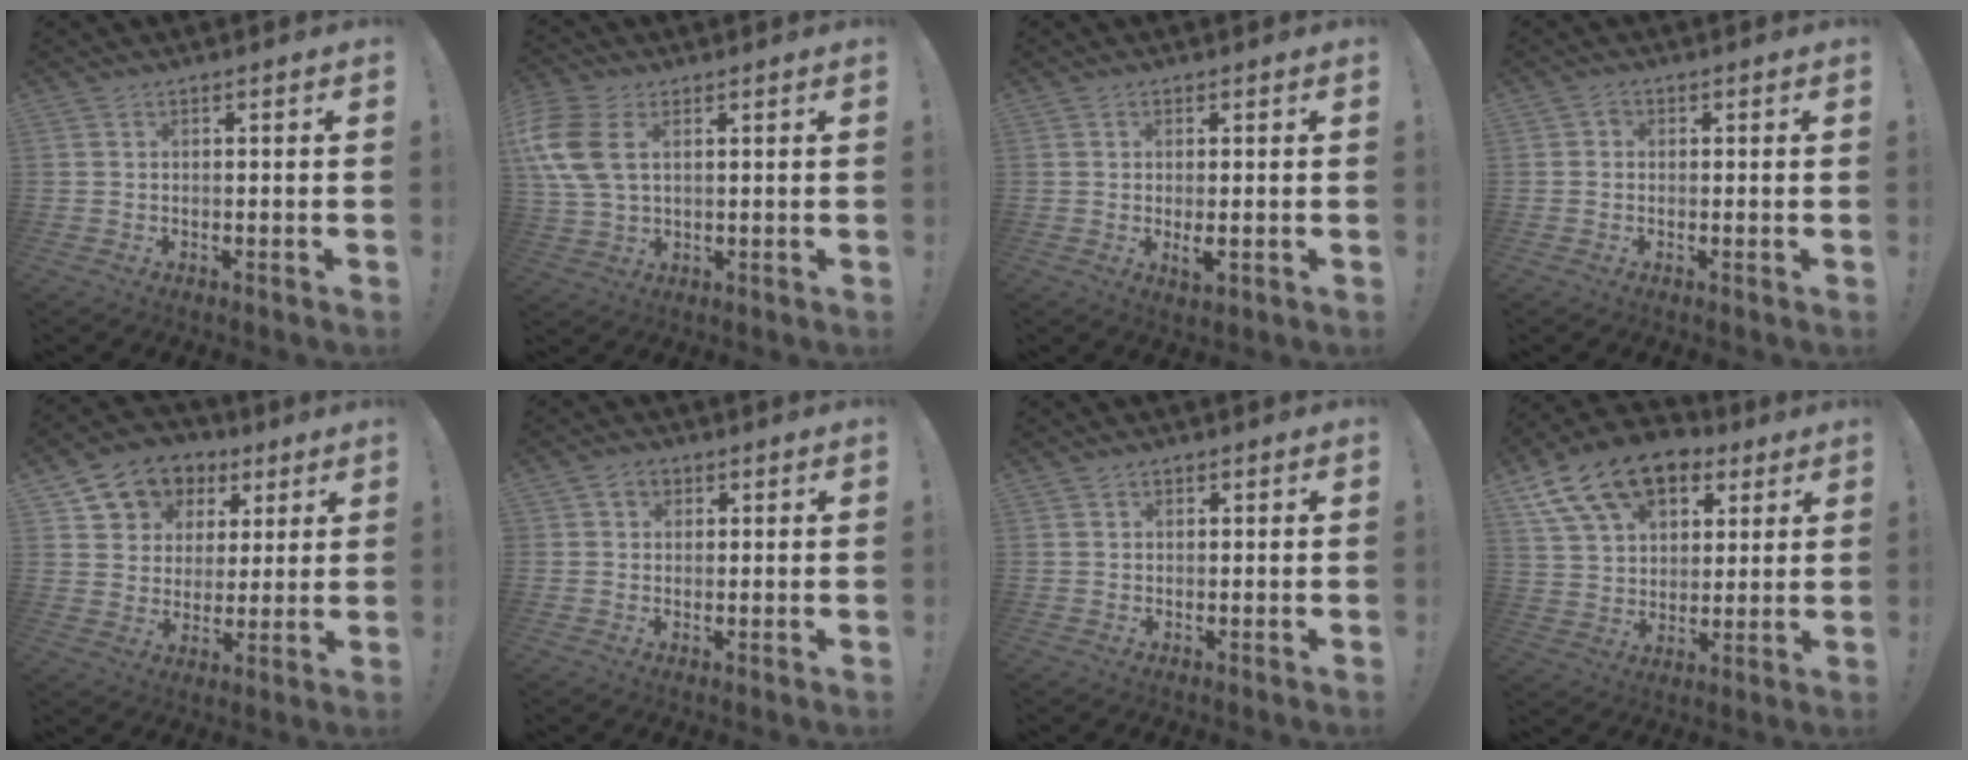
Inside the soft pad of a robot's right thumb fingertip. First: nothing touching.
{"total": 12.0, "force": [3.7, 7.5, 8.7], "torque": [-0.187, -0.005, 0.072]}
{"total": 3.5, "force": [-0.2, 0.9, 3.4], "torque": [-0.062, -0.011, -0.004]}
{"total": 1.5, "force": [-0.4, 1.3, 0.6], "torque": [-0.011, 0.005, -0.008]}
{"total": 10.3, "force": [5.1, 8.6, 2.5], "torque": [-0.036, -0.032, 0.103]}
{"total": 3.6, "force": [1.6, 3.0, 1.1], "torque": [-0.013, -0.003, 0.029]}
{"total": 1.2, "force": [0.6, 1.0, 0.2], "torque": [0.011, -0.005, 0.009]}
{"total": 17.9, "force": [9.9, 11.3, 9.7], "torque": [-0.156, -0.050, 0.182]}